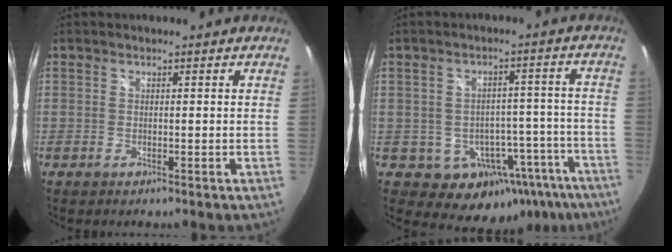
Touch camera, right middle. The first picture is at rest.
{"total": 14.3, "force": [-8.3, 10.3, 5.4], "torque": [-0.085, 0.030, -0.068]}